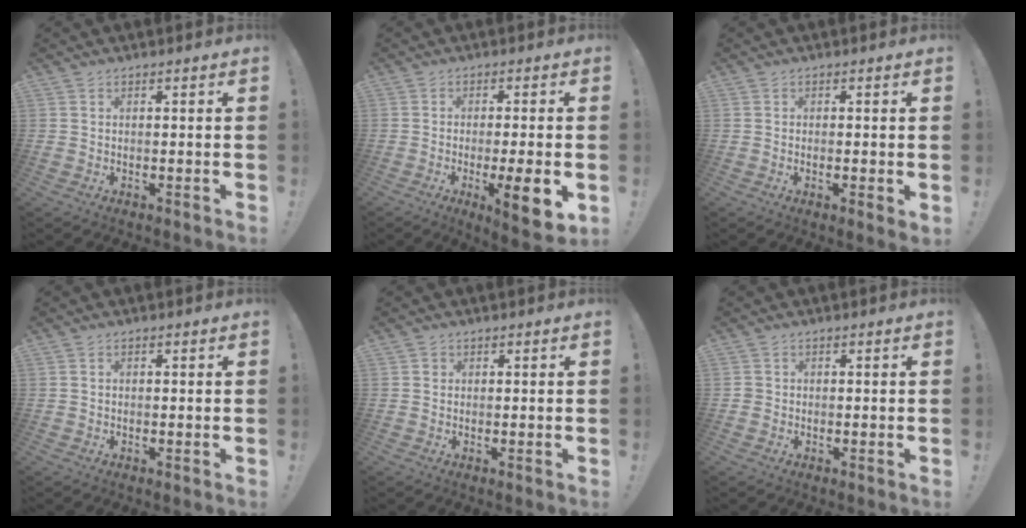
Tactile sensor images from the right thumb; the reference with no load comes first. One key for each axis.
{"total": 9.6, "fx": -3.0, "fy": 1.0, "fz": 9.1, "tx": -0.113, "ty": -0.005, "tz": -0.045}
{"total": 1.7, "fx": 0.2, "fy": 0.2, "fz": 1.6, "tx": -0.018, "ty": -0.004, "tz": 0.004}
{"total": 0.5, "fx": -0.2, "fy": 0.4, "fz": 0.2, "tx": -0.004, "ty": 0.000, "tz": -0.005}
{"total": 1.1, "fx": 0.2, "fy": 1.0, "fz": 0.2, "tx": 0.004, "ty": 0.000, "tz": 0.001}
{"total": 1.1, "fx": -0.3, "fy": 1.0, "fz": 0.3, "tx": -0.011, "ty": 0.005, "tz": -0.004}